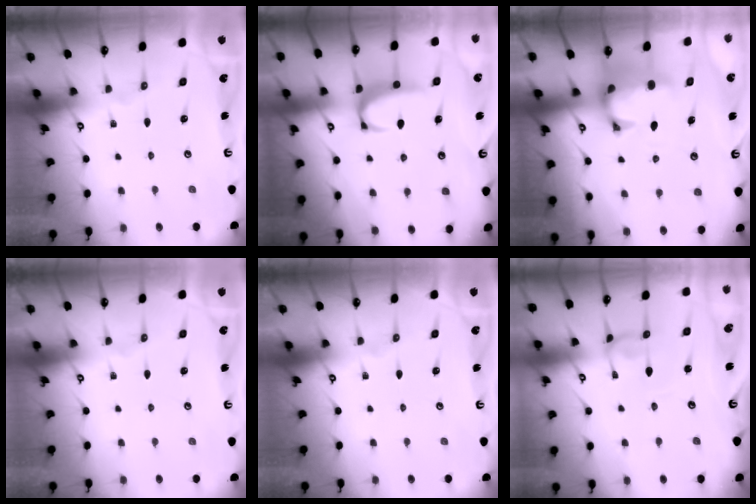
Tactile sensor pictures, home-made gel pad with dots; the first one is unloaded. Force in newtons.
{"total": 2.3, "press": 2.2, "slide": 0.6}
{"total": 1.6, "press": 1.0, "slide": 1.3}
{"total": 0.0}
{"total": 0.0}
{"total": 2.0, "press": 2.0, "slide": 0.1}